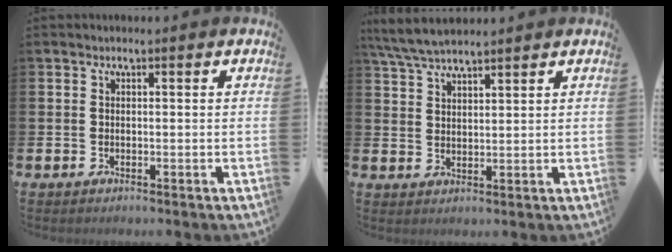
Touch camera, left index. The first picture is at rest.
{"total": 5.2, "force": [4.8, 0.8, 1.7], "torque": [-0.054, -0.012, 0.090]}